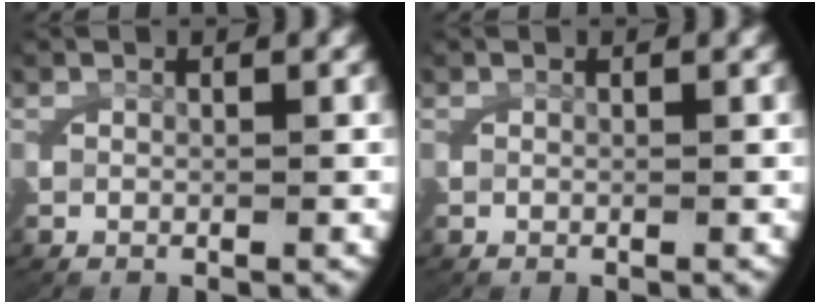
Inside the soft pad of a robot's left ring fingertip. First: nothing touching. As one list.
[{"total": 0.0}]